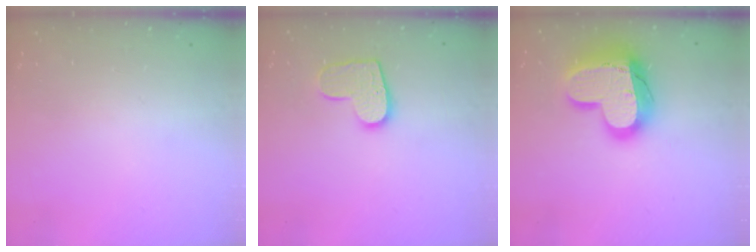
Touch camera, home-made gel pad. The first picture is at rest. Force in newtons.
{"total": 10.8, "press": 10.8, "slide": 0.7}
{"total": 19.7, "press": 19.7, "slide": 1.4}